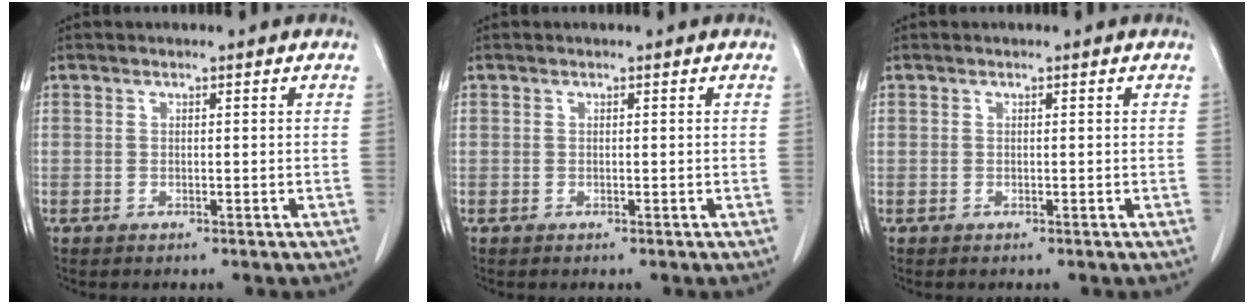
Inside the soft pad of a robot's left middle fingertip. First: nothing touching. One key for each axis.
{"total": 0.0}
{"total": 0.0}